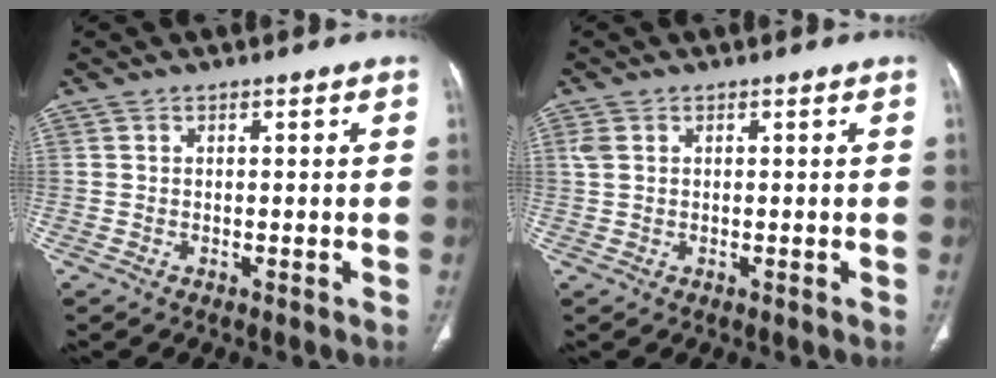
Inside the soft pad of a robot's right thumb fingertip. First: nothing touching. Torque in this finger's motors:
{"motor_torque": [0.26, 0.75, 0.31, 0.37, 0.00]}